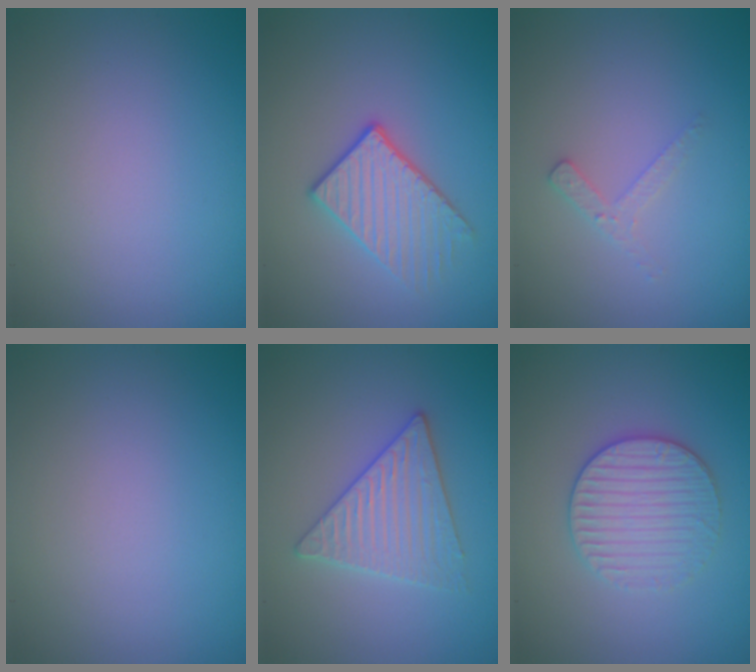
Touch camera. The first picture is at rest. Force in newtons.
{"total": 3.0, "press": 2.7, "slide": 1.4}
{"total": 1.6, "press": 1.5, "slide": 0.4}
{"total": 0.0}
{"total": 3.3, "press": 3.2, "slide": 0.3}
{"total": 3.4, "press": 3.2, "slide": 1.1}